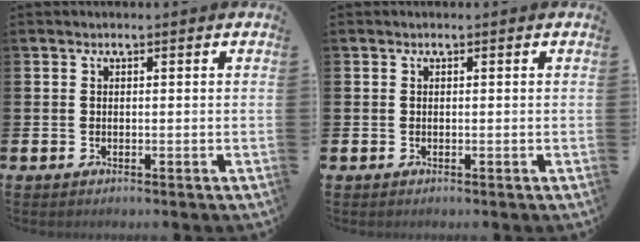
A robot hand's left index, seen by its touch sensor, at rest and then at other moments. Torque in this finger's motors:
{"motor_torque": [-0.23, -0.11, 0.04, 0.02]}